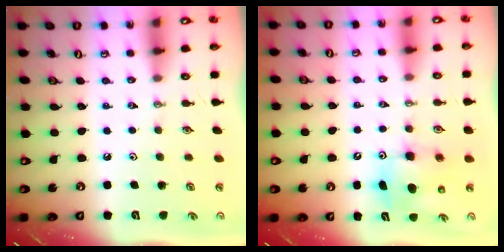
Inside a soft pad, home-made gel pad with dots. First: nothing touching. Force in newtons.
{"total": 8.0, "press": 7.7, "slide": 2.1}